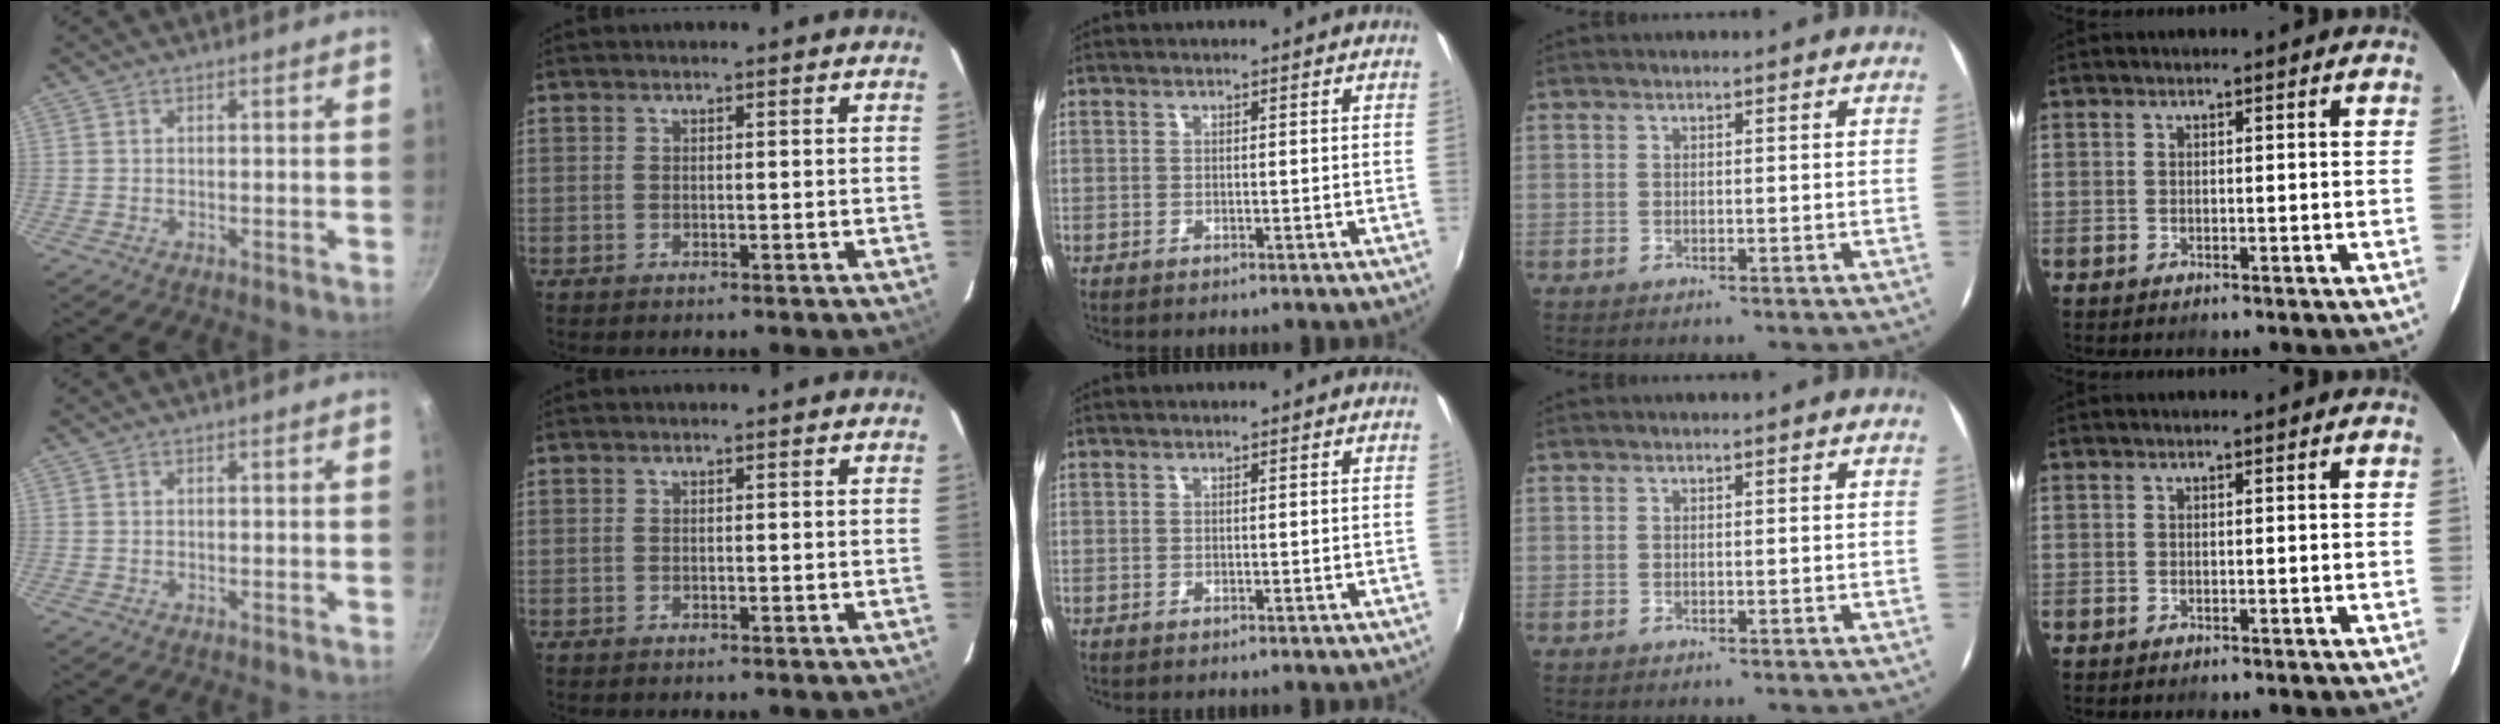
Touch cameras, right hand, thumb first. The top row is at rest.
{}